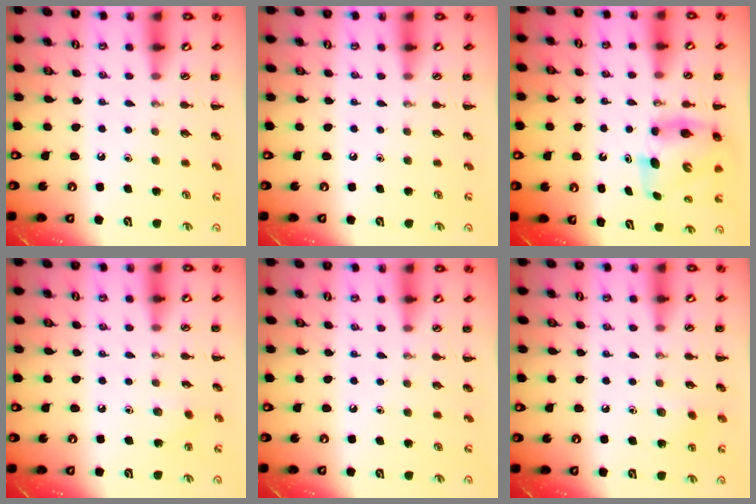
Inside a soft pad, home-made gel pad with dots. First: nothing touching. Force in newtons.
{"total": 0.0}
{"total": 7.0, "press": 6.8, "slide": 1.8}
{"total": 4.0, "press": 3.8, "slide": 1.2}
{"total": 0.0}
{"total": 4.9, "press": 4.7, "slide": 1.3}